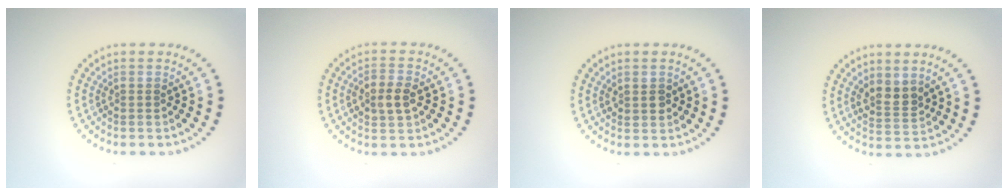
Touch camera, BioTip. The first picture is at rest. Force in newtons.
{"total": 2.8, "press": 2.8, "slide": 0.1}
{"total": 1.4, "press": 1.4, "slide": 0.4}
{"total": 2.4, "press": 2.2, "slide": 1.0}